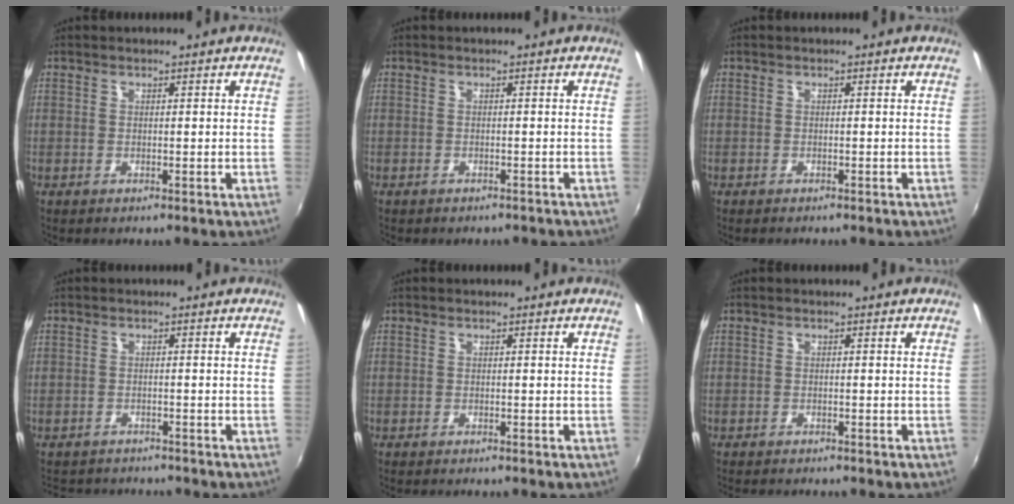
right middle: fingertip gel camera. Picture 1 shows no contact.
{"total": 2.4, "force": [-2.3, 0.6, 0.6], "torque": [-0.013, -0.009, -0.028]}
{"total": 1.4, "force": [-1.4, 0.0, 0.3], "torque": [-0.010, -0.009, -0.021]}
{"total": 6.1, "force": [-5.6, 2.3, 0.9], "torque": [-0.032, 0.006, -0.088]}
{"total": 2.2, "force": [-2.2, 0.0, 0.6], "torque": [-0.017, -0.011, -0.035]}
{"total": 4.3, "force": [-4.1, 0.5, 1.3], "torque": [-0.035, -0.013, -0.062]}